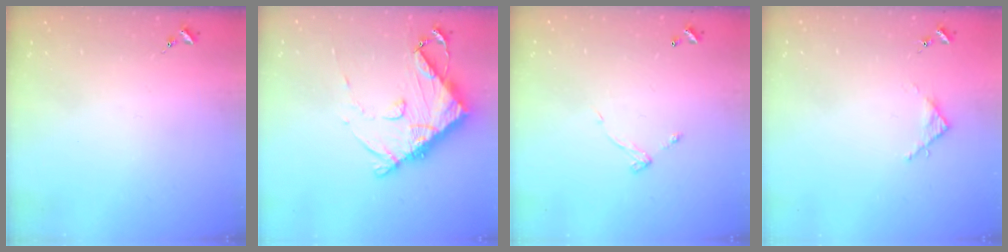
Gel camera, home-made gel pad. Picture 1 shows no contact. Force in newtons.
{"total": 13.5, "press": 13.4, "slide": 1.5}
{"total": 5.4, "press": 5.4, "slide": 0.4}
{"total": 3.1, "press": 3.1, "slide": 0.4}